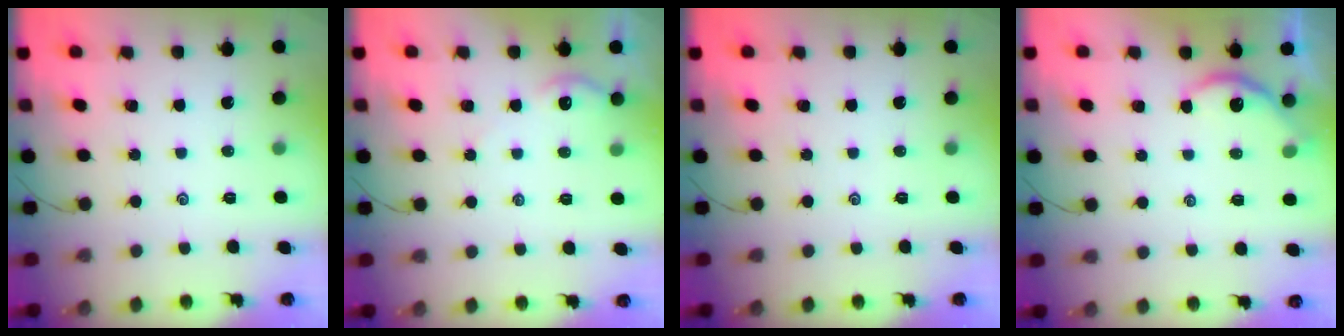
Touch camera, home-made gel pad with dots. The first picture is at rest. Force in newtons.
{"total": 2.8, "press": 2.8, "slide": 0.3}
{"total": 0.0}
{"total": 4.7, "press": 4.6, "slide": 0.6}